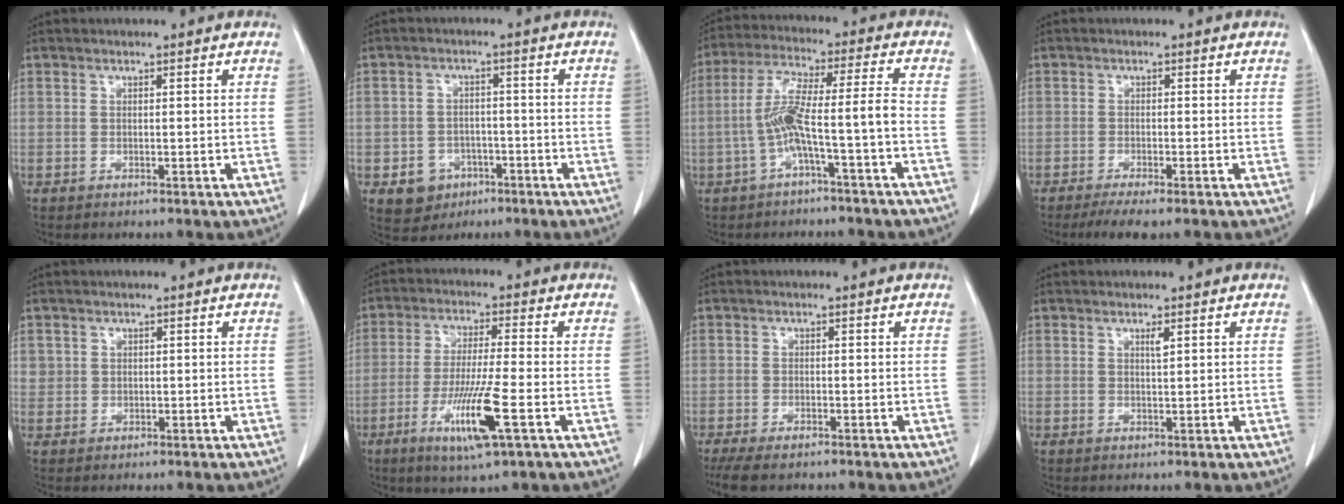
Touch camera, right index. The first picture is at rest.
{"total": 5.5, "force": [-2.5, 4.7, 1.4], "torque": [-0.021, 0.008, -0.029]}
{"total": 8.7, "force": [-2.8, -0.3, 8.2], "torque": [-0.164, 0.027, -0.052]}
{"total": 3.7, "force": [-2.8, 0.2, 2.4], "torque": [-0.039, -0.008, -0.048]}
{"total": 1.5, "force": [0.5, 1.4, 0.1], "torque": [0.012, 0.002, 0.005]}
{"total": 10.3, "force": [-4.0, -0.1, 9.5], "torque": [-0.185, -0.022, -0.072]}
{"total": 5.9, "force": [-4.7, 1.7, 3.2], "torque": [-0.055, -0.012, -0.075]}
{"total": 1.0, "force": [0.5, 0.0, 0.8], "torque": [-0.017, -0.004, 0.010]}